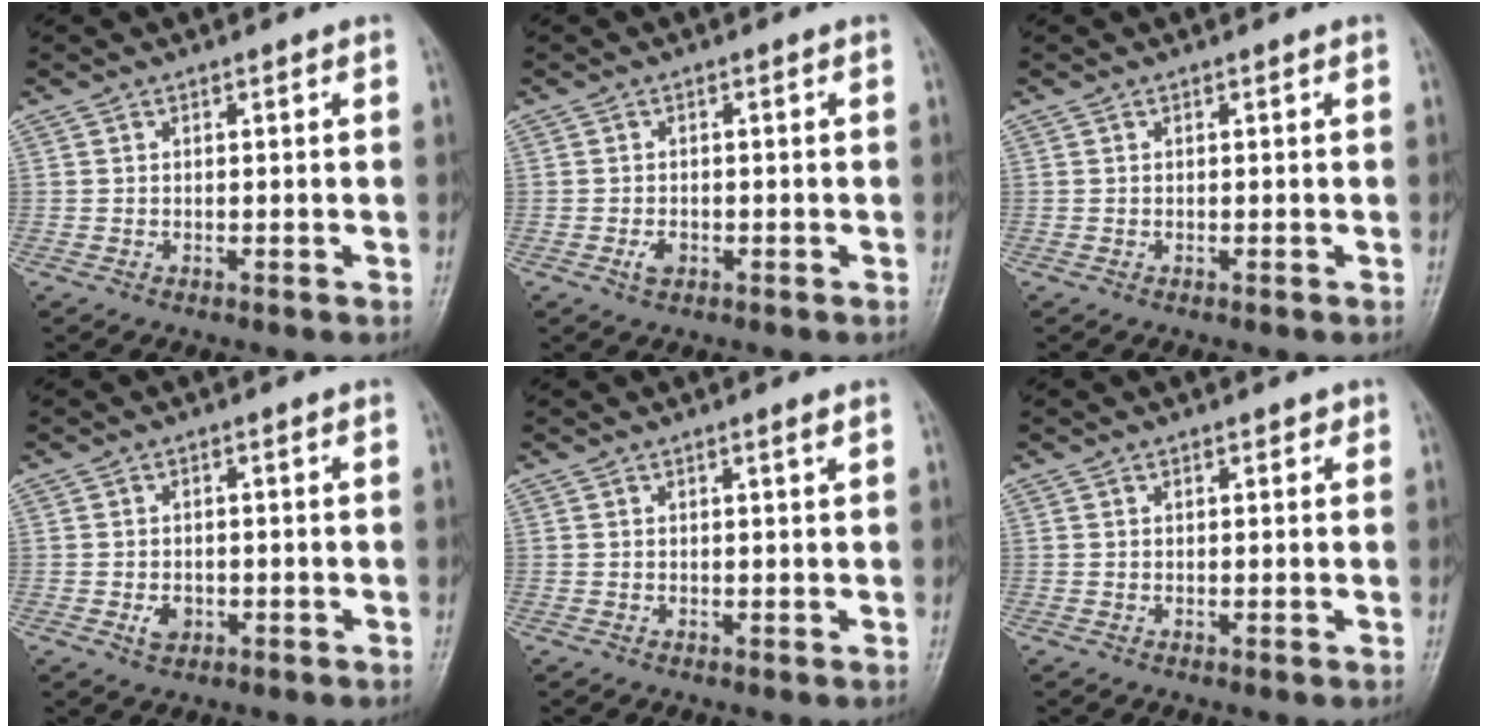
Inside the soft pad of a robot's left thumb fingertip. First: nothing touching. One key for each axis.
{"total": 1.9, "fx": -0.7, "fy": 1.2, "fz": 1.2, "tx": -0.021, "ty": 0.002, "tz": -0.012}
{"total": 0.0}
{"total": 2.4, "fx": -0.7, "fy": 1.8, "fz": 1.5, "tx": -0.019, "ty": 0.001, "tz": -0.007}
{"total": 1.0, "fx": 0.6, "fy": -0.1, "fz": 0.8, "tx": -0.014, "ty": -0.004, "tz": 0.011}
{"total": 1.2, "fx": 0.8, "fy": 0.6, "fz": 0.6, "tx": -0.001, "ty": -0.002, "tz": 0.007}